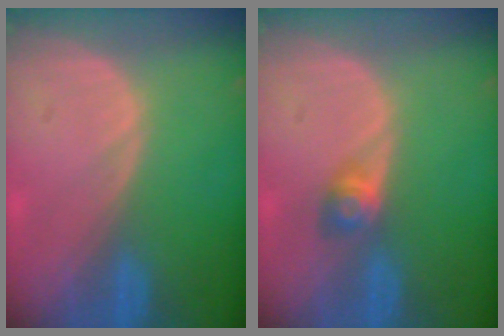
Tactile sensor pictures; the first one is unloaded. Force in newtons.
{"total": 2.8, "press": 2.6, "slide": 1.2}